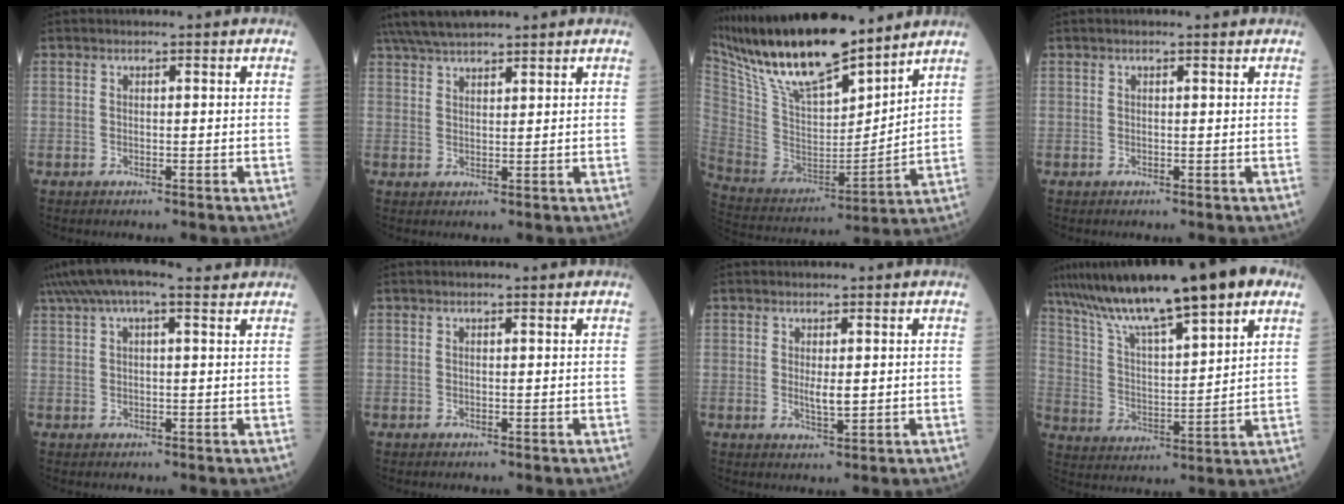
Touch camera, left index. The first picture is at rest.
{"total": 8.9, "force": [7.7, 1.6, 4.2], "torque": [-0.076, 0.031, 0.140]}
{"total": 20.7, "force": [17.0, 4.3, 11.1], "torque": [-0.216, -0.001, 0.318]}
{"total": 1.3, "force": [1.0, 0.3, 0.8], "torque": [-0.018, 0.012, 0.016]}
{"total": 9.8, "force": [7.2, 2.8, 6.0], "torque": [-0.120, 0.052, 0.120]}
{"total": 0.6, "force": [0.5, 0.2, 0.4], "torque": [-0.013, 0.006, 0.008]}
{"total": 2.4, "force": [0.2, 0.8, 2.3], "torque": [-0.045, -0.010, 0.008]}
{"total": 21.0, "force": [14.9, 2.5, 14.6], "torque": [-0.251, 0.027, 0.250]}